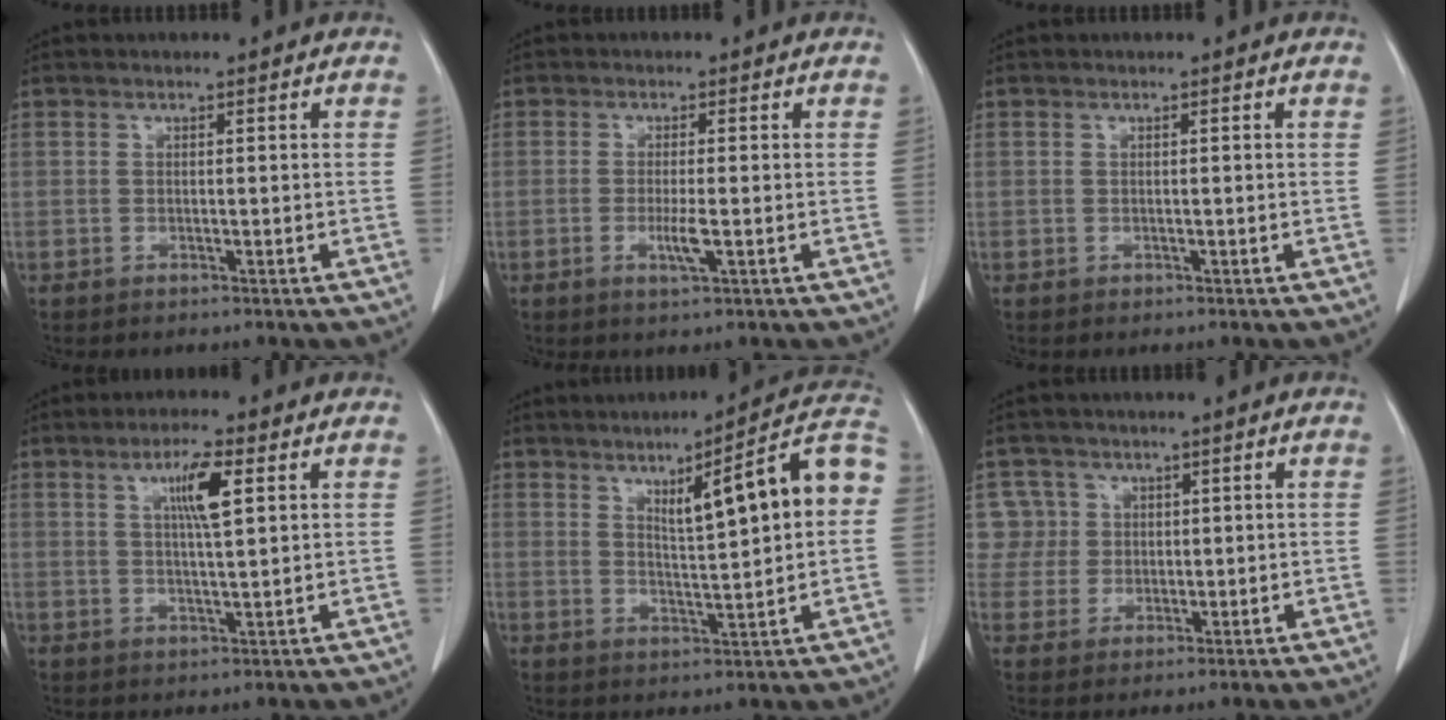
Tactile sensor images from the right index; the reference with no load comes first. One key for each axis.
{"total": 2.9, "fx": -0.8, "fy": 0.2, "fz": 2.8, "tx": -0.057, "ty": -0.005, "tz": -0.011}
{"total": 0.0}
{"total": 5.9, "fx": 2.3, "fy": 0.5, "fz": 5.5, "tx": -0.097, "ty": 0.000, "tz": 0.038}
{"total": 12.9, "fx": 2.8, "fy": 0.9, "fz": 12.6, "tx": -0.178, "ty": 0.021, "tz": 0.039}
{"total": 5.0, "fx": 1.7, "fy": 4.6, "fz": -0.6, "tx": 0.029, "ty": 0.012, "tz": 0.038}